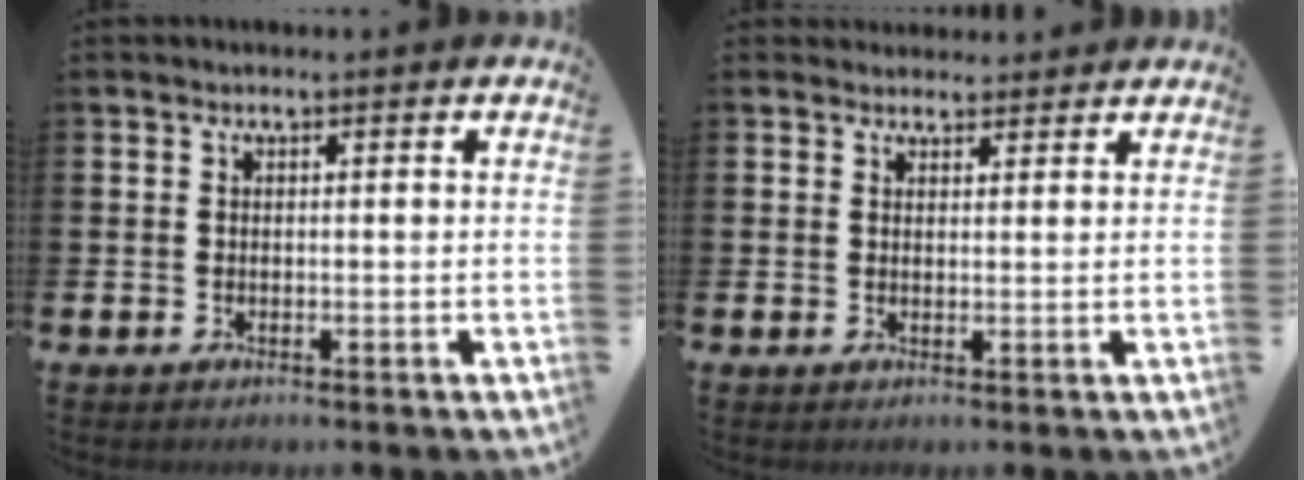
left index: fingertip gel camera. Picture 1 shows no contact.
{"total": 2.4, "force": [2.3, 0.9, -0.2], "torque": [0.009, -0.008, 0.040]}